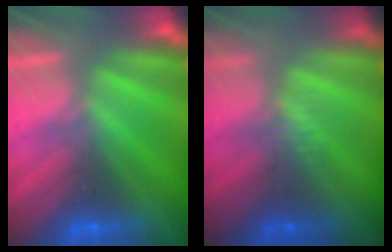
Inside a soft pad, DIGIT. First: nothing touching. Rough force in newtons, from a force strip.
{"total": 2.3}